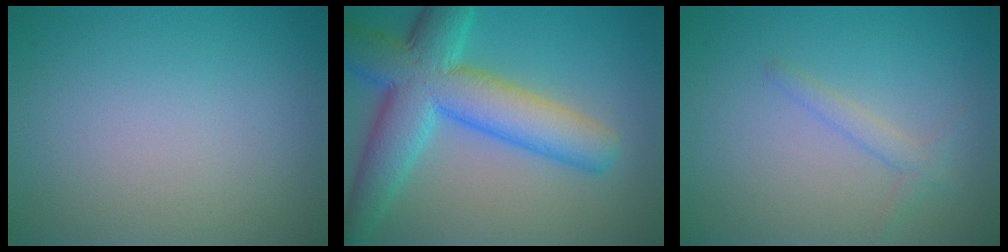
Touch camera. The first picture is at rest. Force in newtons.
{"total": 9.5, "press": 9.5, "slide": 0.2}
{"total": 1.4, "press": 1.4, "slide": 0.1}